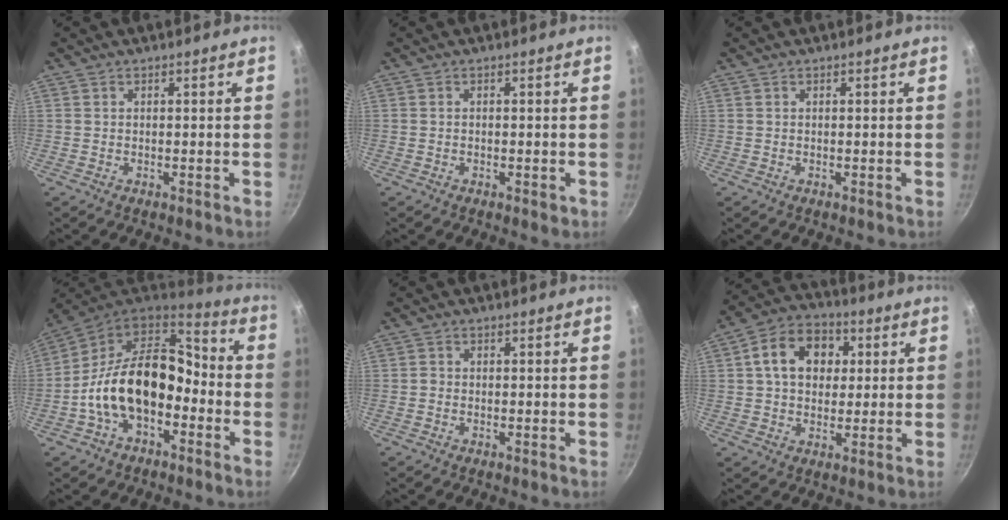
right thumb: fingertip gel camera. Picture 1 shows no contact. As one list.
[{"total": 1.1, "force": [-0.4, 0.5, 0.9], "torque": [-0.013, 0.001, -0.008]}, {"total": 0.0}, {"total": 18.7, "force": [-4.3, 11.9, 13.7], "torque": [-0.210, 0.060, -0.088]}, {"total": 0.7, "force": [-0.3, 0.6, 0.2], "torque": [-0.002, 0.002, -0.008]}, {"total": 12.1, "force": [2.6, 9.1, 7.5], "torque": [-0.098, 0.017, 0.028]}]